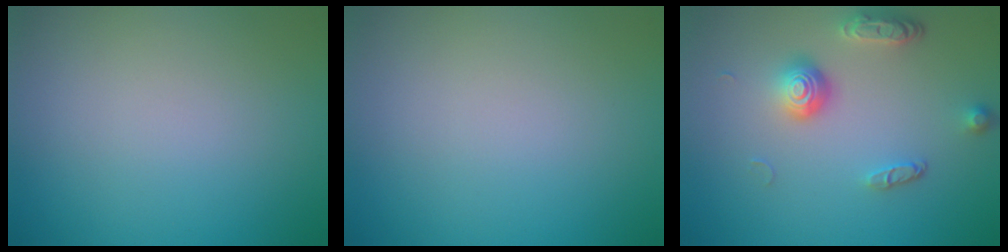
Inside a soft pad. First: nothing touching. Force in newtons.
{"total": 0.0}
{"total": 3.8, "press": 2.9, "slide": 2.6}